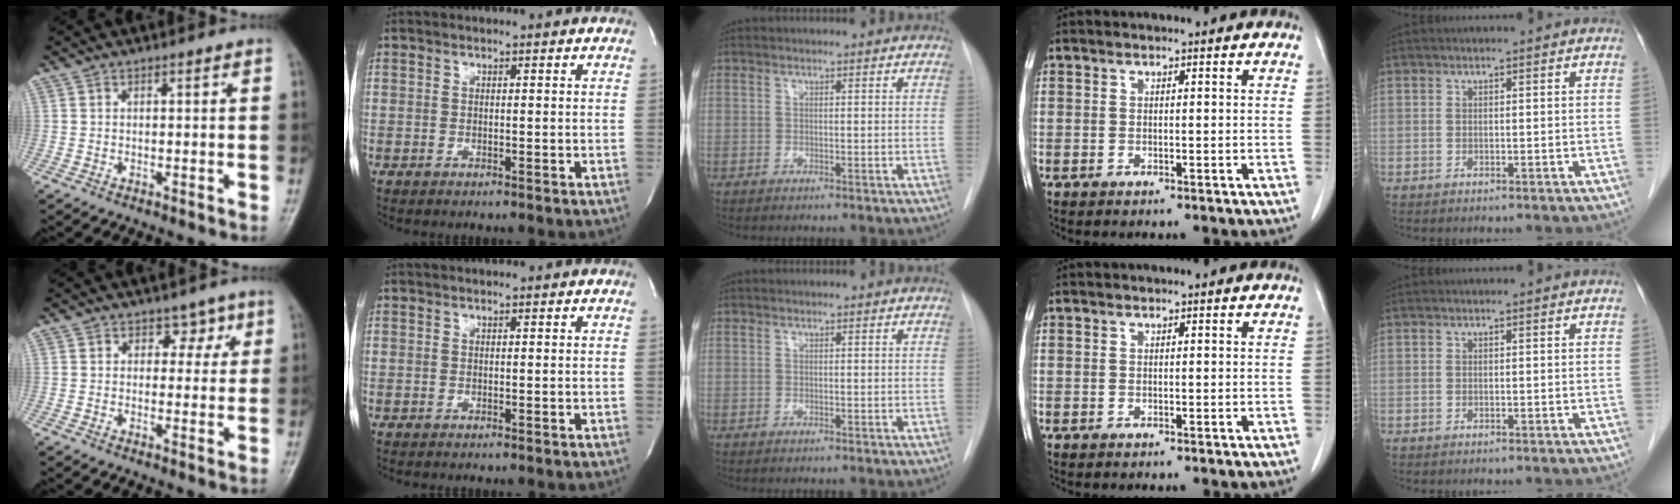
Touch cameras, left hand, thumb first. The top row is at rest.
{"thumb": {"total": 3.5, "force": [1.8, 2.7, 1.4], "torque": [0.015, -0.007, 0.020]}}